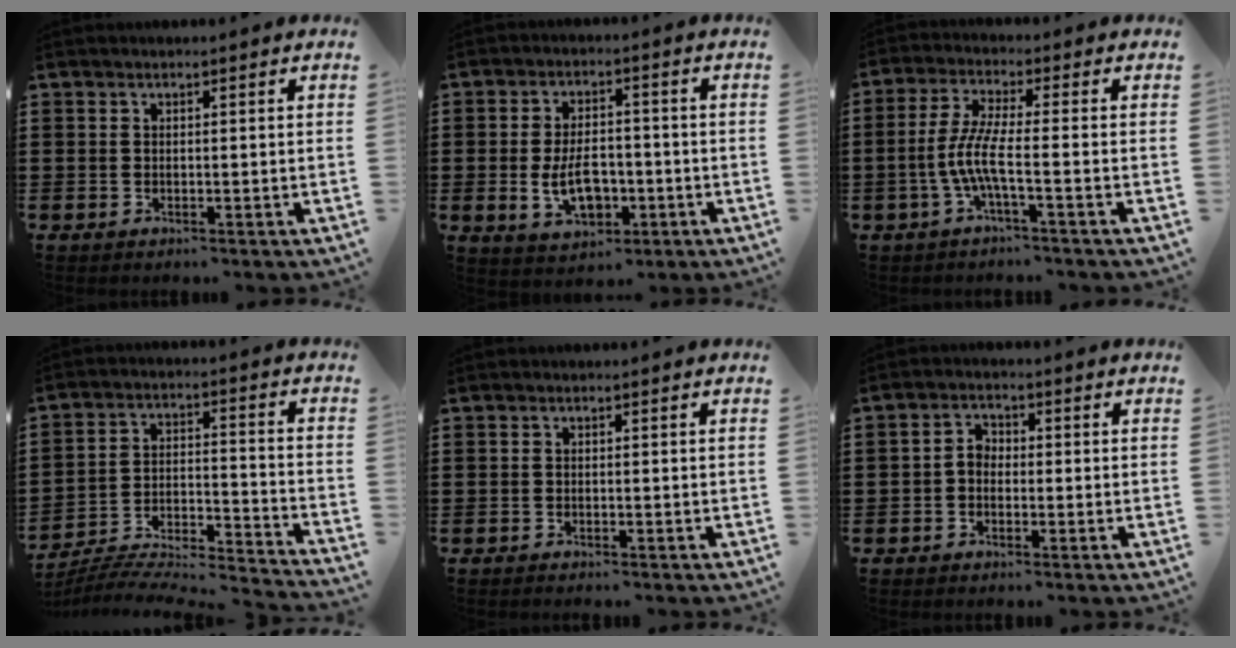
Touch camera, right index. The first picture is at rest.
{"total": 7.4, "force": [-1.6, 4.5, 5.7], "torque": [-0.104, -0.003, -0.033]}
{"total": 6.0, "force": [-2.0, 0.7, 5.6], "torque": [-0.133, -0.013, -0.050]}
{"total": 5.7, "force": [-5.3, 1.0, 1.8], "torque": [-0.034, -0.008, -0.108]}
{"total": 0.6, "force": [-0.6, 0.0, 0.1], "torque": [-0.003, -0.002, -0.012]}
{"total": 2.2, "force": [-0.9, 1.5, 1.3], "torque": [-0.028, 0.008, -0.021]}